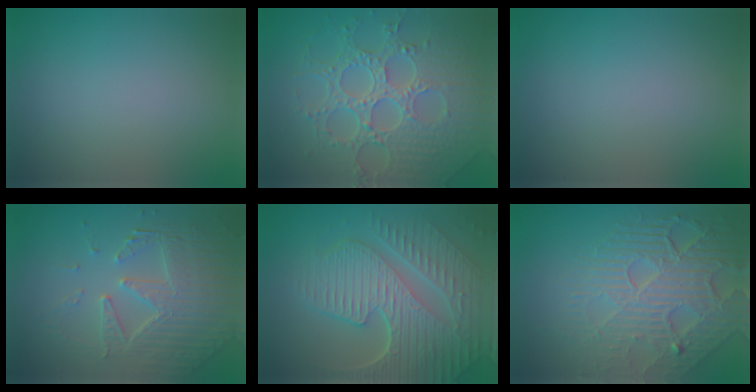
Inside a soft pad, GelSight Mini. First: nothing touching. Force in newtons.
{"total": 8.2, "press": 6.0, "slide": 5.6}
{"total": 0.0}
{"total": 6.7, "press": 5.1, "slide": 4.3}
{"total": 9.3, "press": 6.3, "slide": 6.9}
{"total": 8.6, "press": 5.8, "slide": 6.4}